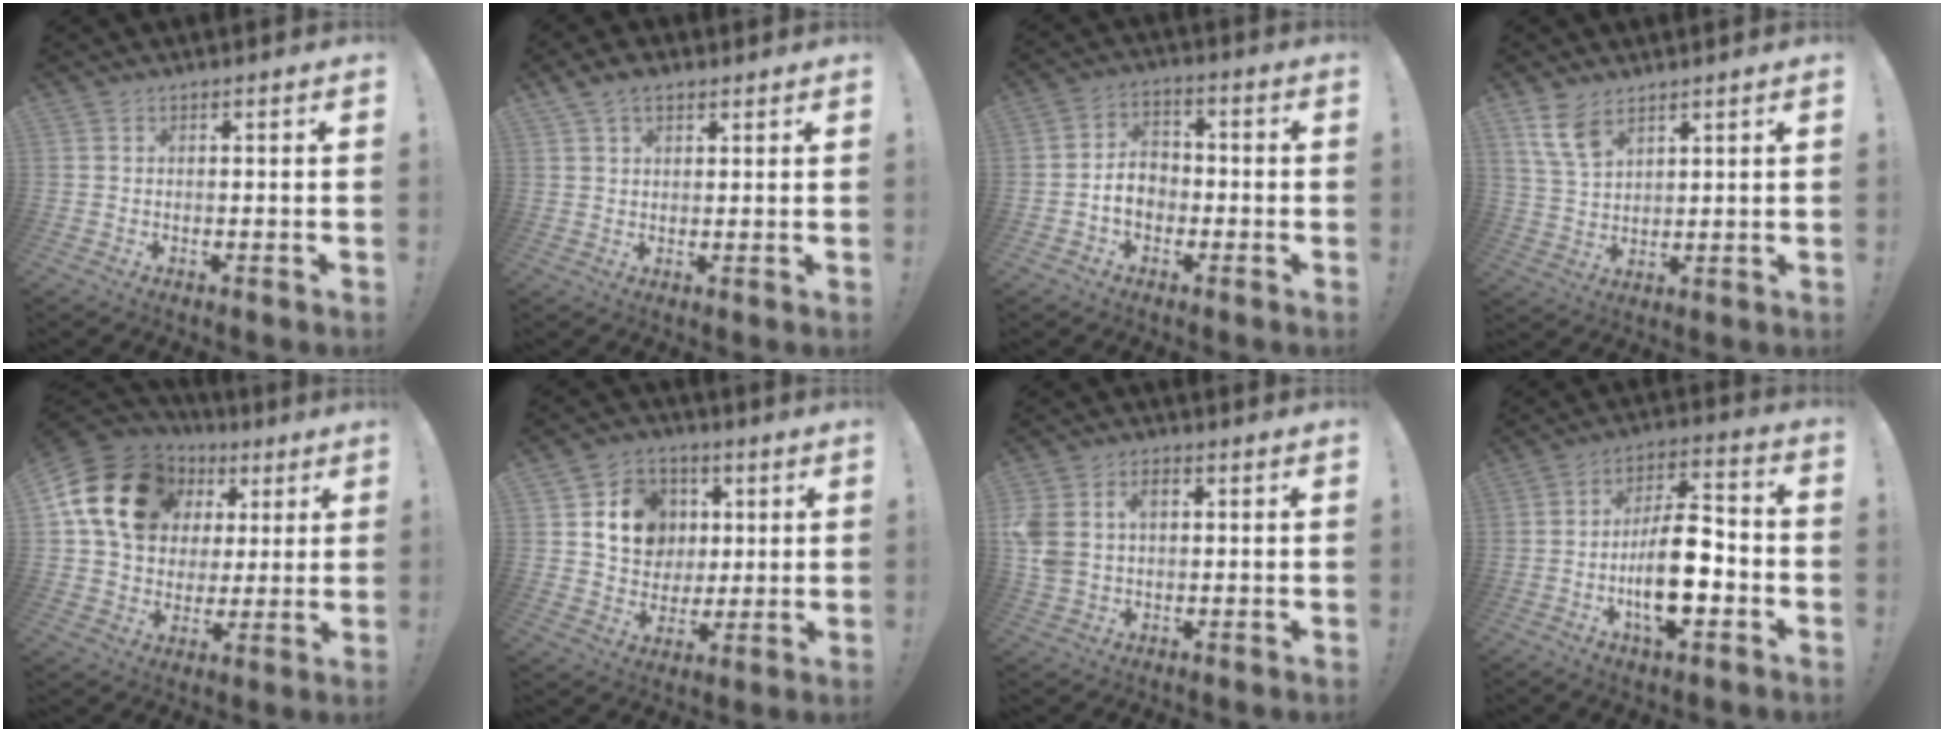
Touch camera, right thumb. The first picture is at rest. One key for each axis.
{"total": 5.1, "fx": 3.1, "fy": 3.0, "fz": 2.7, "tx": -0.045, "ty": -0.007, "tz": 0.060}
{"total": 7.6, "fx": -1.8, "fy": 5.8, "fz": 4.6, "tx": -0.078, "ty": 0.013, "tz": -0.031}
{"total": 8.1, "fx": 5.3, "fy": 4.1, "fz": 4.6, "tx": -0.085, "ty": -0.023, "tz": 0.103}
{"total": 21.5, "fx": 7.3, "fy": 15.9, "fz": 12.4, "tx": -0.207, "ty": -0.015, "tz": 0.153}
{"total": 13.7, "fx": 3.6, "fy": 11.9, "fz": 5.8, "tx": -0.083, "ty": -0.004, "tz": 0.081}
{"total": 7.8, "fx": 1.6, "fy": 5.9, "fz": 4.8, "tx": -0.103, "ty": 0.003, "tz": 0.028}
{"total": 16.1, "fx": -4.7, "fy": 6.9, "fz": 13.8, "tx": -0.246, "ty": 0.020, "tz": -0.077}